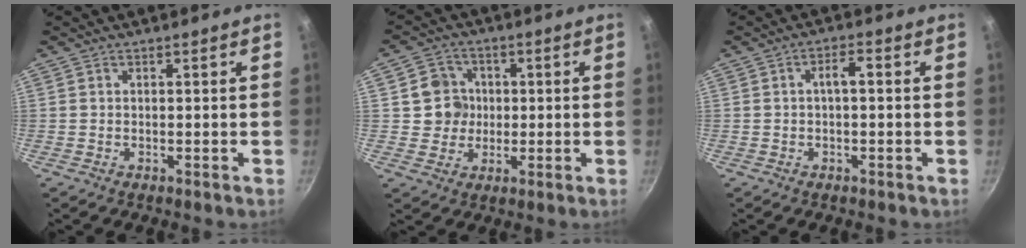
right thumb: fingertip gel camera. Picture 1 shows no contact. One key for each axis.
{"total": 6.7, "fx": 0.7, "fy": 6.4, "fz": 1.7, "tx": 0.011, "ty": 0.005, "tz": 0.005}
{"total": 2.8, "fx": -0.1, "fy": 1.1, "fz": 2.6, "tx": -0.051, "ty": 0.017, "tz": -0.004}